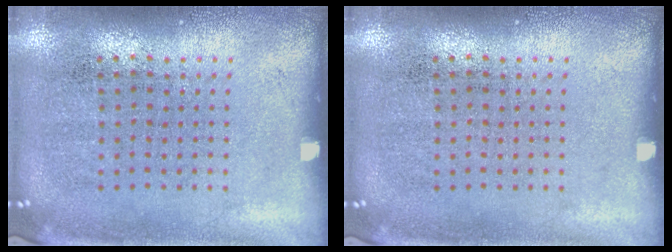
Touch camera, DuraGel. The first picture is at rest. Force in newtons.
{"total": 0.0}